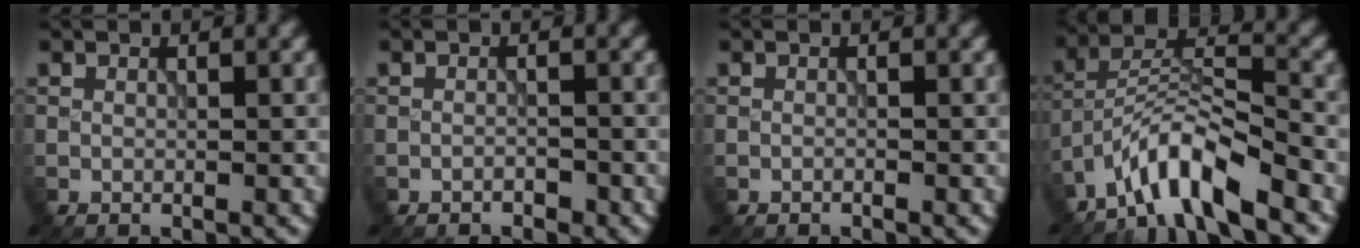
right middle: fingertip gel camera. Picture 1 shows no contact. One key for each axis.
{"total": 0.7, "fx": -0.6, "fy": 0.3, "fz": 0.2, "tx": -0.001, "ty": 0.002, "tz": -0.010}
{"total": 0.0}
{"total": 7.0, "fx": -5.2, "fy": 1.5, "fz": 4.4, "tx": -0.074, "ty": 0.011, "tz": -0.100}